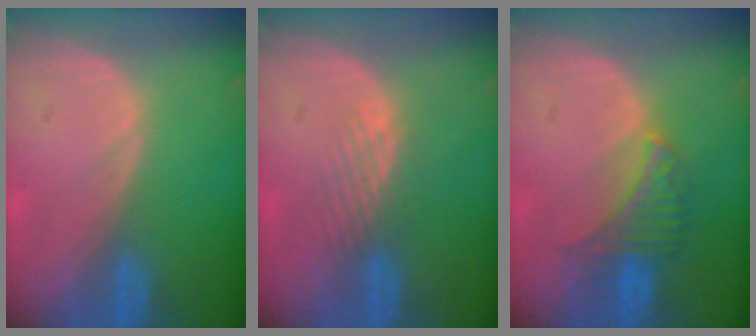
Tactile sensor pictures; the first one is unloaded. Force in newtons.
{"total": 3.1, "press": 2.5, "slide": 1.8}
{"total": 5.1, "press": 5.1, "slide": 0.5}